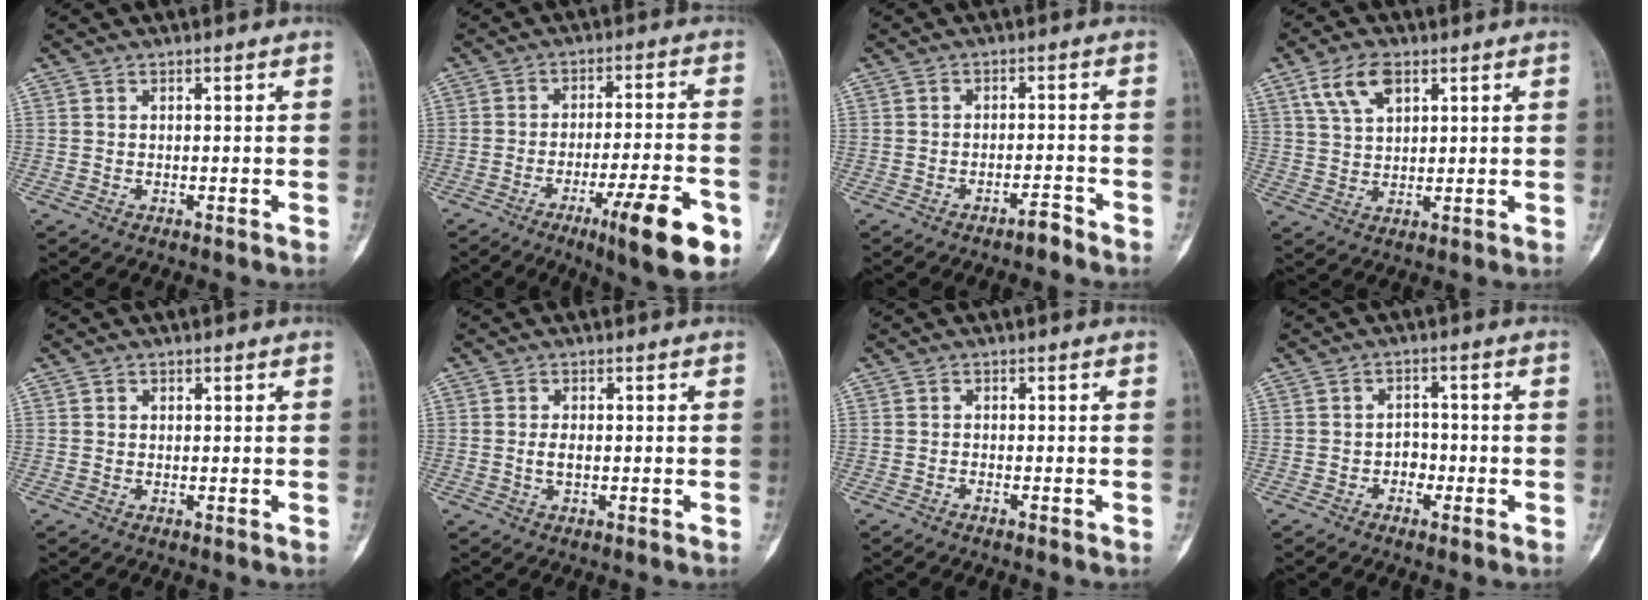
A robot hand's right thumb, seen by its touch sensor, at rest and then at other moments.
{"total": 13.8, "force": [-6.6, 2.4, 11.9], "torque": [-0.176, 0.016, -0.094]}
{"total": 2.3, "force": [-2.0, 0.5, 1.1], "torque": [-0.018, 0.019, -0.033]}
{"total": 7.4, "force": [3.8, 3.9, 5.0], "torque": [-0.086, -0.009, 0.075]}
{"total": 0.5, "force": [0.2, 0.5, 0.1], "torque": [0.001, 0.001, 0.002]}
{"total": 2.0, "force": [-0.2, 1.0, 1.7], "torque": [-0.028, 0.002, -0.006]}
{"total": 0.6, "force": [-0.5, 0.1, 0.2], "torque": [-0.010, 0.003, -0.010]}
{"total": 2.9, "force": [-1.2, 2.2, 1.4], "torque": [-0.001, 0.010, -0.025]}